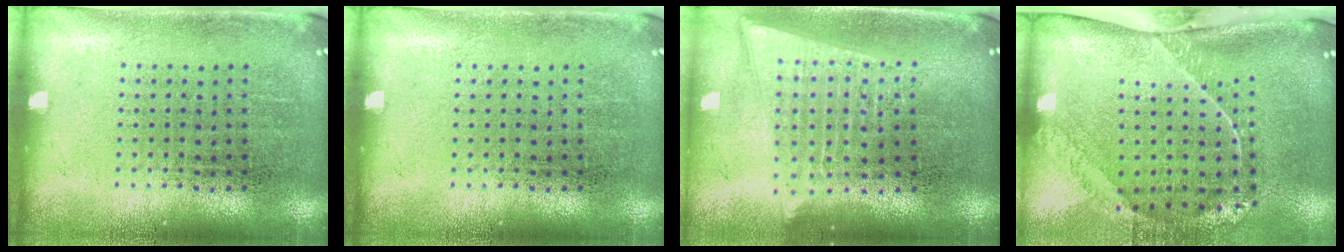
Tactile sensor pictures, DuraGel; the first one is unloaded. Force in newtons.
{"total": 0.0}
{"total": 1.8, "press": 1.6, "slide": 0.9}
{"total": 2.6, "press": 1.7, "slide": 1.9}